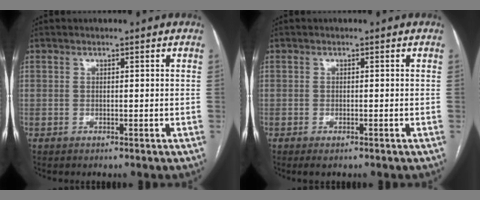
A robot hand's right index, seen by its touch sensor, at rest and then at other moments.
{"total": 1.5, "force": [-1.0, 0.4, 1.1], "torque": [-0.017, -0.004, -0.011]}